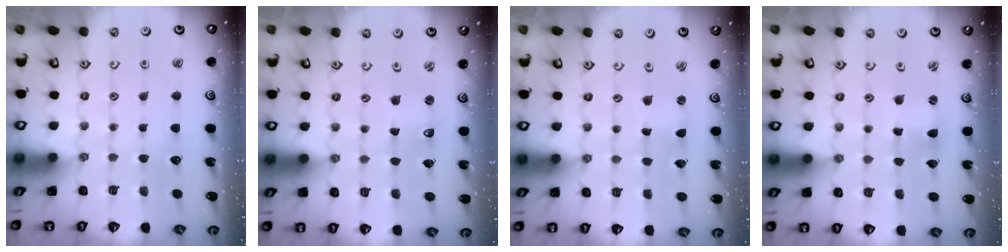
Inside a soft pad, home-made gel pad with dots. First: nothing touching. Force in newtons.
{"total": 2.0, "press": 2.0, "slide": 0.4}
{"total": 0.0}
{"total": 1.7, "press": 1.7, "slide": 0.3}